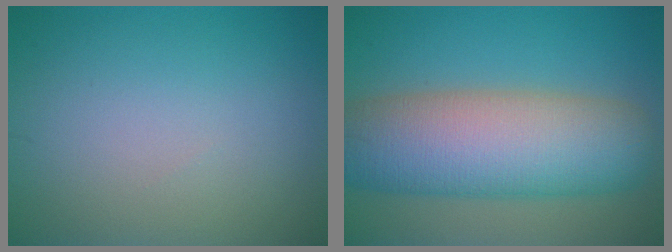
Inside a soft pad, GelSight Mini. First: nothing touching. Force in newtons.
{"total": 11.7, "press": 11.7, "slide": 0.5}